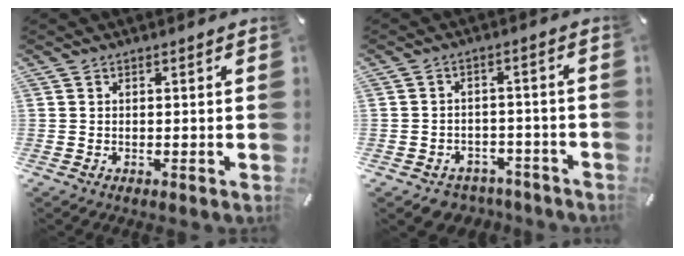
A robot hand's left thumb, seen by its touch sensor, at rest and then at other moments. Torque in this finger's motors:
{"motor_torque": [-0.13, 0.35, 0.11, 0.09, 0.01]}